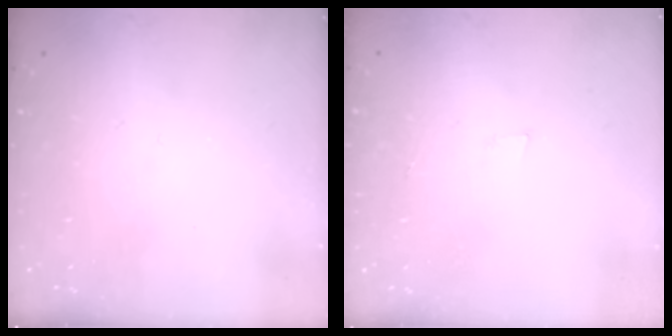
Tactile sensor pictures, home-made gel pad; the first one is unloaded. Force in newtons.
{"total": 3.4, "press": 2.2, "slide": 2.6}